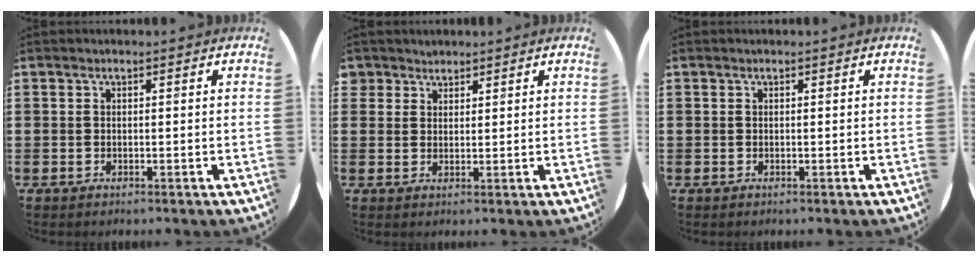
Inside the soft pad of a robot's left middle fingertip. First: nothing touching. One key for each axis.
{"total": 2.1, "fx": 1.8, "fy": 1.0, "fz": -0.1, "tx": -0.002, "ty": 0.007, "tz": 0.036}
{"total": 0.0}